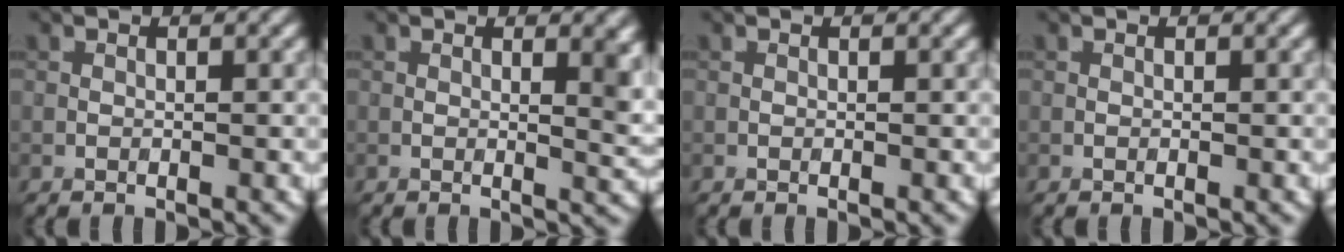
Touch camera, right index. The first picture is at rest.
{"total": 3.0, "force": [0.7, 1.0, 2.7], "torque": [-0.028, 0.000, 0.011]}
{"total": 0.0}
{"total": 0.0}